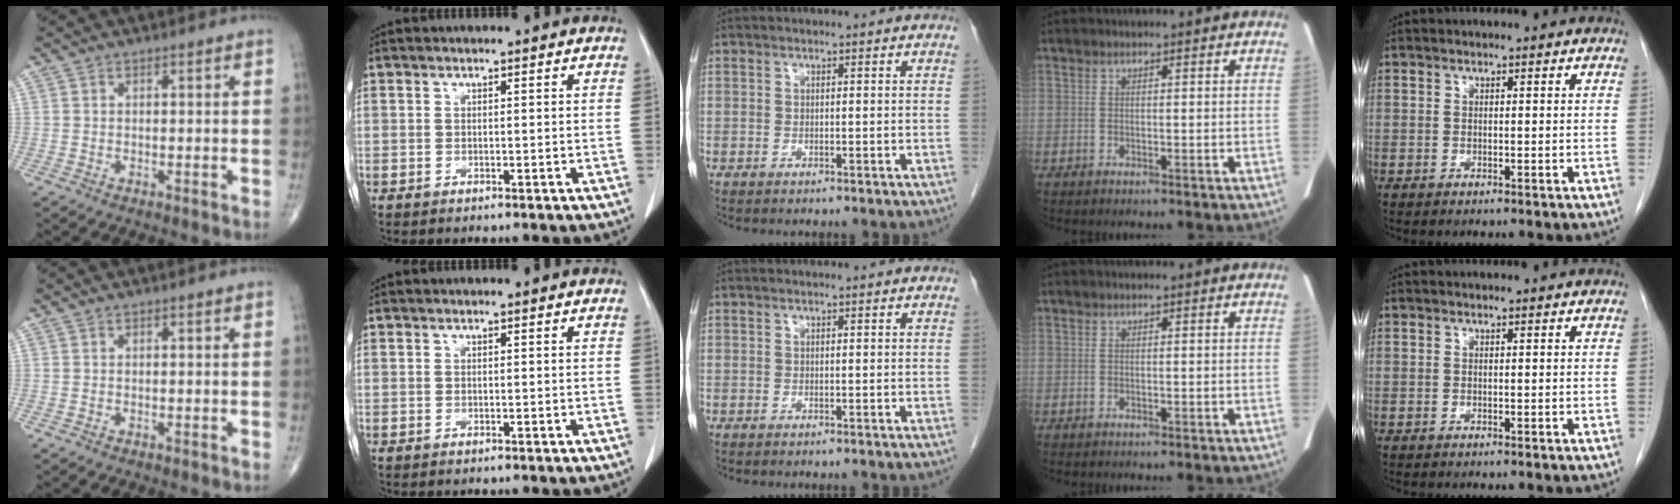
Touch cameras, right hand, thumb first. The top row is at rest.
{}